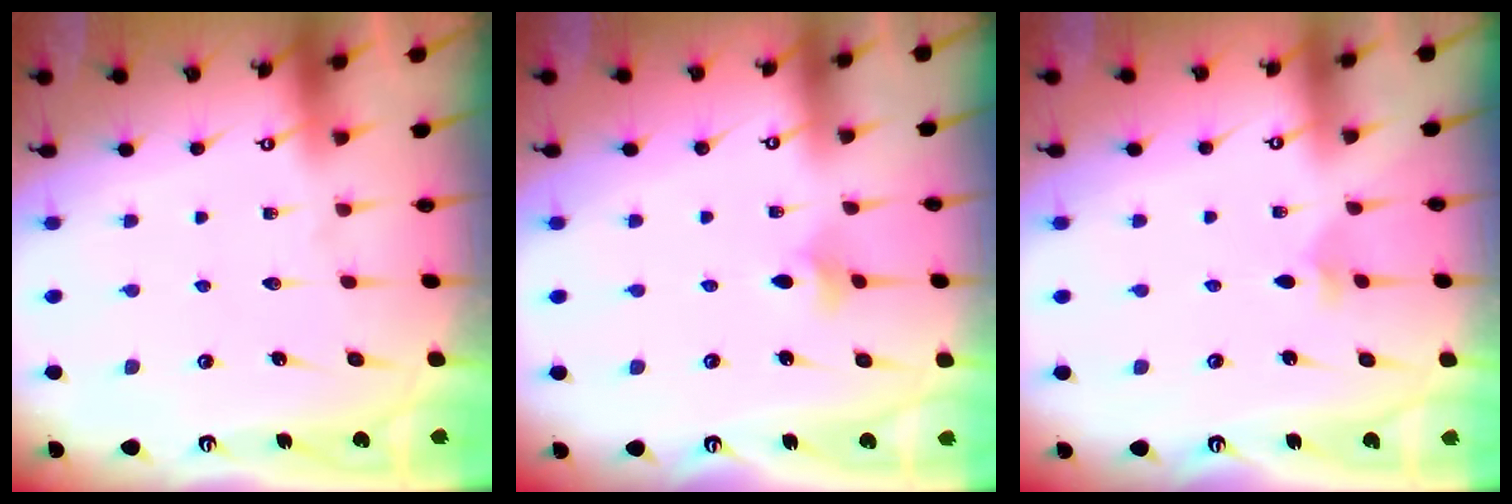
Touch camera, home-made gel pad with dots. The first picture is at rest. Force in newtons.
{"total": 2.6, "press": 2.5, "slide": 0.5}
{"total": 2.2, "press": 2.1, "slide": 0.6}